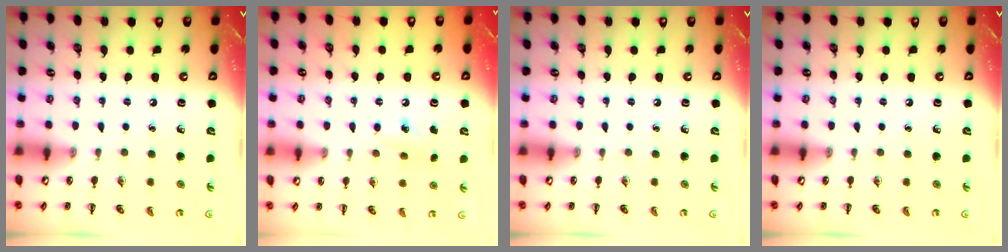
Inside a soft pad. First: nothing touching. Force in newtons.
{"total": 5.3, "press": 5.1, "slide": 1.2}
{"total": 0.0}
{"total": 0.0}